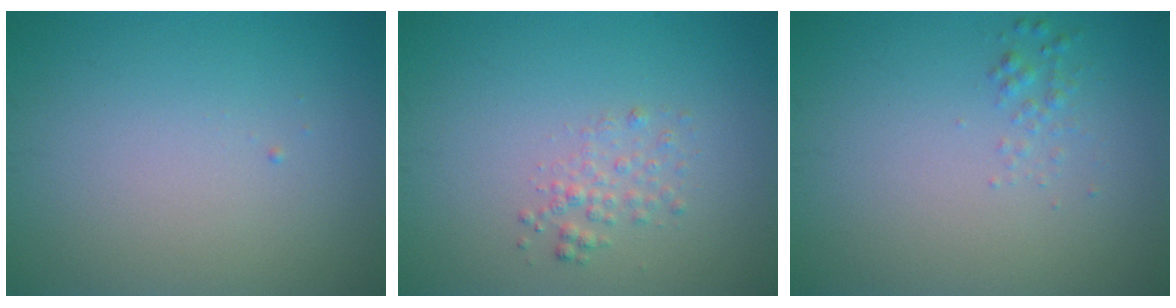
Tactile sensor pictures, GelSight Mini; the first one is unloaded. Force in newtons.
{"total": 1.5, "press": 1.5, "slide": 0.0}
{"total": 1.0, "press": 1.0, "slide": 0.0}